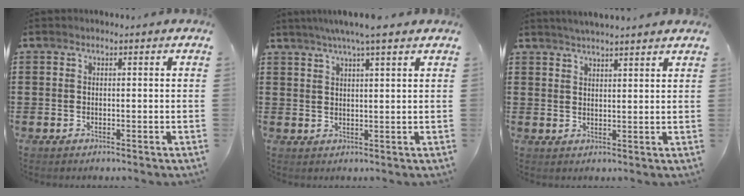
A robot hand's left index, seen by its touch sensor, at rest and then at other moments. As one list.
[{"total": 4.7, "force": [3.7, 0.1, 2.9], "torque": [-0.065, -0.001, 0.066]}, {"total": 2.6, "force": [2.5, -0.4, 0.5], "torque": [-0.016, -0.006, 0.046]}]